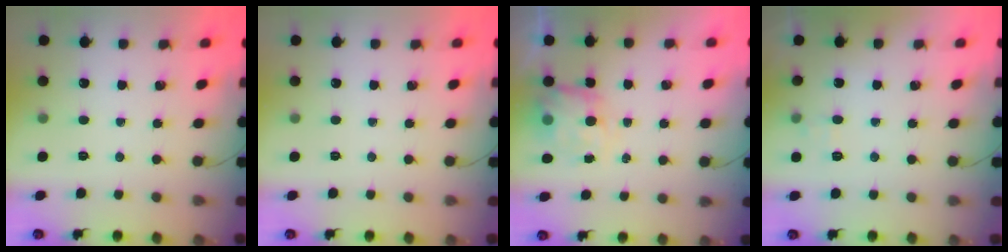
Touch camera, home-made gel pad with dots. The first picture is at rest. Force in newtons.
{"total": 0.0}
{"total": 7.2, "press": 7.1, "slide": 1.0}
{"total": 7.2, "press": 7.0, "slide": 1.5}